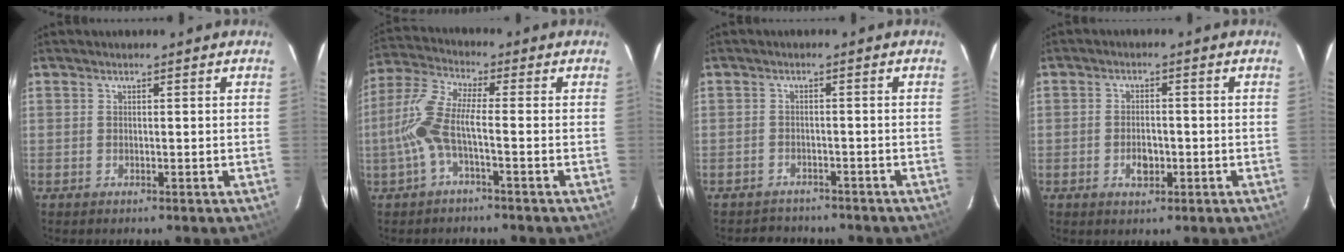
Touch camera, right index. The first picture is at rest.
{"total": 8.0, "force": [-2.3, 1.6, 7.5], "torque": [-0.183, 0.010, -0.046]}
{"total": 5.3, "force": [-4.7, 2.5, 0.7], "torque": [-0.022, 0.008, -0.066]}
{"total": 3.7, "force": [-1.2, 2.3, 2.6], "torque": [-0.049, 0.001, -0.018]}